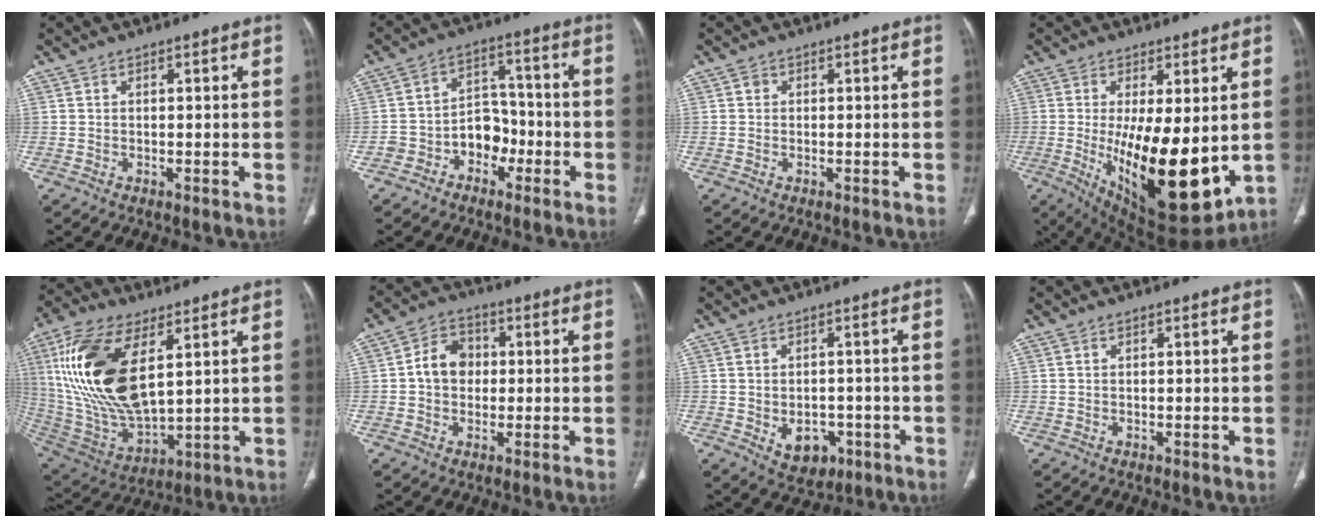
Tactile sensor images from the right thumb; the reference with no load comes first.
{"total": 7.9, "force": [-3.4, 6.3, 3.4], "torque": [-0.019, 0.052, -0.061]}
{"total": 0.8, "force": [0.2, 0.7, 0.2], "torque": [0.001, 0.002, 0.002]}
{"total": 20.0, "force": [-1.8, 7.7, 18.4], "torque": [-0.289, -0.042, -0.004]}
{"total": 23.5, "force": [7.0, 11.2, 19.4], "torque": [-0.390, -0.031, 0.139]}
{"total": 7.5, "force": [0.3, 6.1, 4.4], "torque": [-0.050, 0.016, -0.004]}
{"total": 6.8, "force": [-2.1, 5.1, 4.0], "torque": [-0.035, 0.010, -0.016]}
{"total": 0.6, "force": [0.2, 0.2, 0.5], "torque": [-0.011, 0.004, 0.006]}